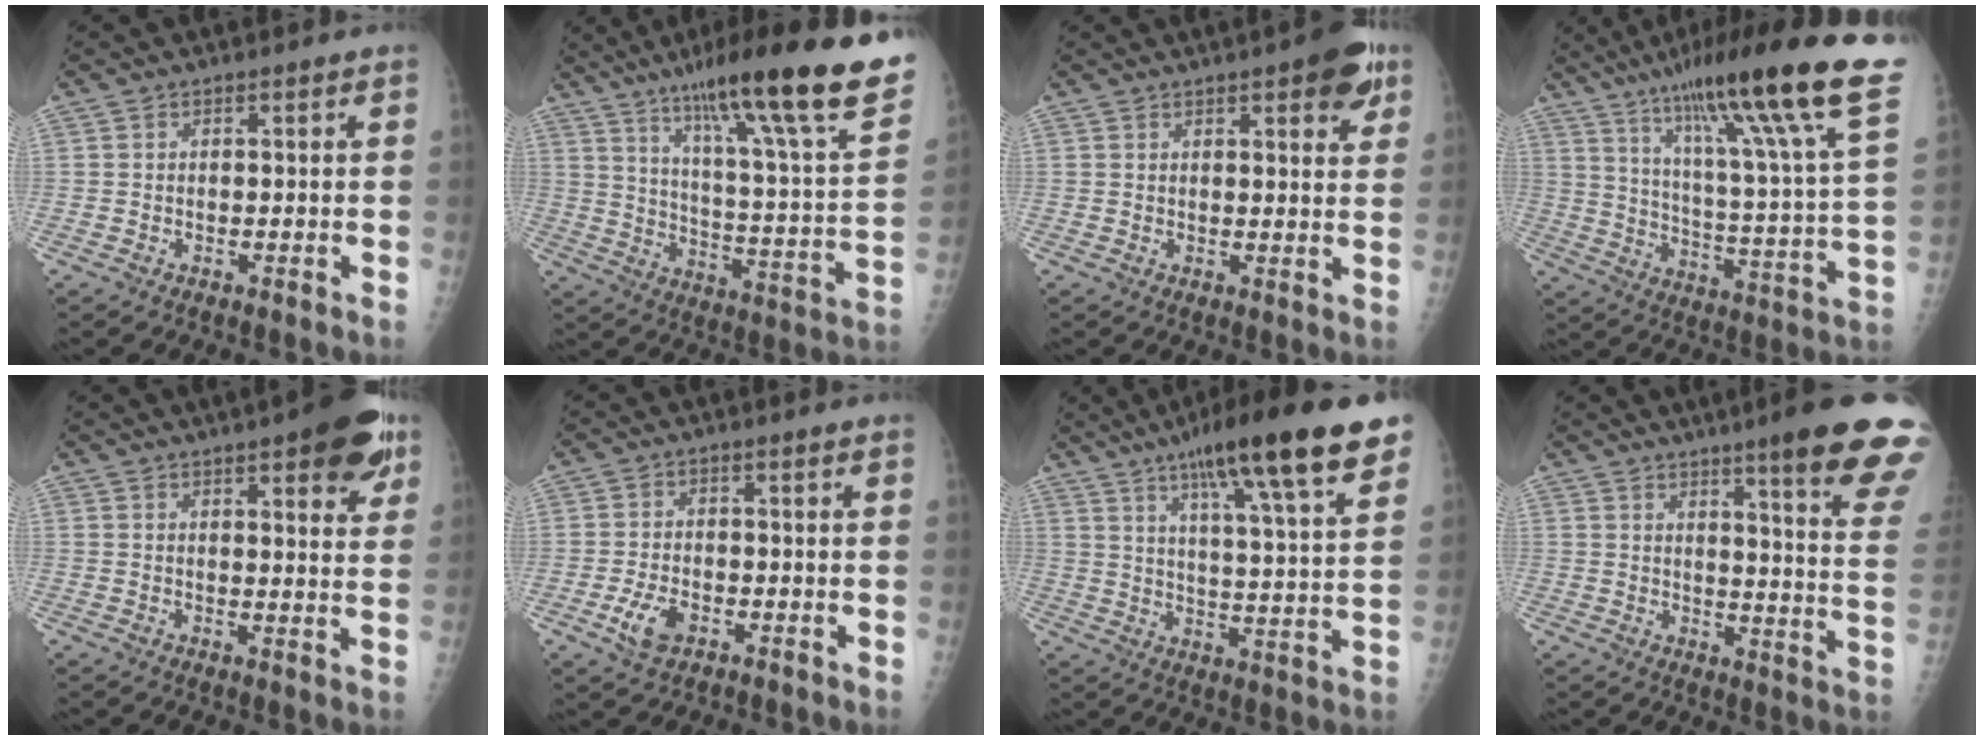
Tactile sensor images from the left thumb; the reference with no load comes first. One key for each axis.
{"total": 27.7, "fx": 18.7, "fy": 2.6, "fz": 20.3, "tx": -0.292, "ty": -0.066, "tz": 0.279}
{"total": 8.2, "fx": 4.4, "fy": 2.4, "fz": 6.5, "tx": -0.063, "ty": -0.013, "tz": 0.050}
{"total": 29.1, "fx": 18.9, "fy": 2.5, "fz": 22.0, "tx": -0.332, "ty": -0.065, "tz": 0.281}
{"total": 12.1, "fx": 6.6, "fy": 3.8, "fz": 9.5, "tx": -0.088, "ty": -0.022, "tz": 0.080}
{"total": 4.8, "fx": -2.1, "fy": 2.8, "fz": 3.3, "tx": -0.067, "ty": 0.005, "tz": -0.037}
{"total": 22.1, "fx": 13.6, "fy": 3.3, "fz": 17.1, "tx": -0.247, "ty": -0.033, "tz": 0.201}
{"total": 20.4, "fx": 13.8, "fy": 1.5, "fz": 15.0, "tx": -0.176, "ty": -0.074, "tz": 0.170}